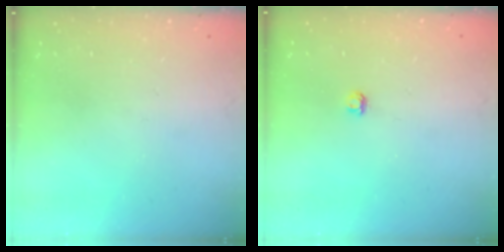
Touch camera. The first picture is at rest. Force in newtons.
{"total": 2.8, "press": 2.8, "slide": 0.3}